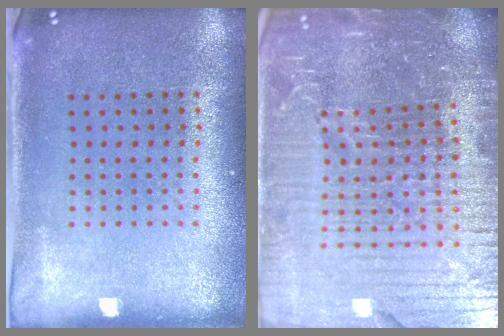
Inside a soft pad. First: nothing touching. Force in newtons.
{"total": 6.9, "press": 6.0, "slide": 3.4}